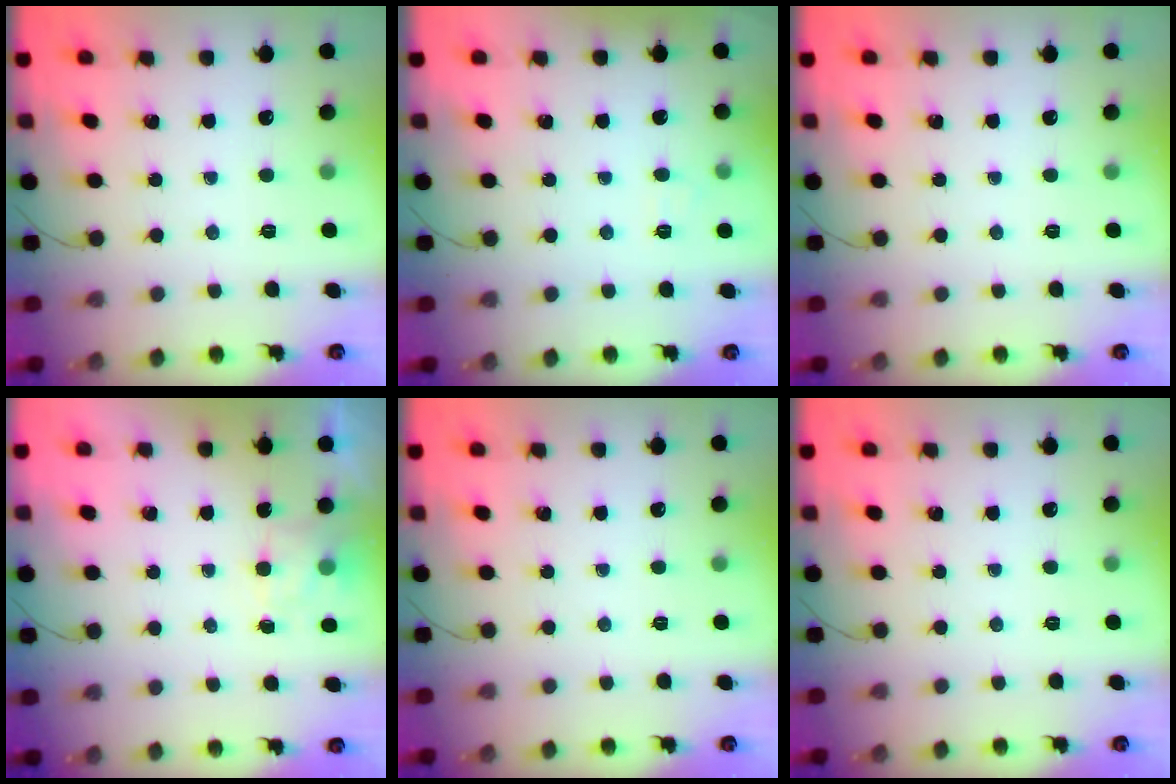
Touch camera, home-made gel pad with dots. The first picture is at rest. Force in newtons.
{"total": 4.8, "press": 4.6, "slide": 1.3}
{"total": 0.0}
{"total": 2.4, "press": 1.9, "slide": 1.4}
{"total": 0.0}
{"total": 0.0}